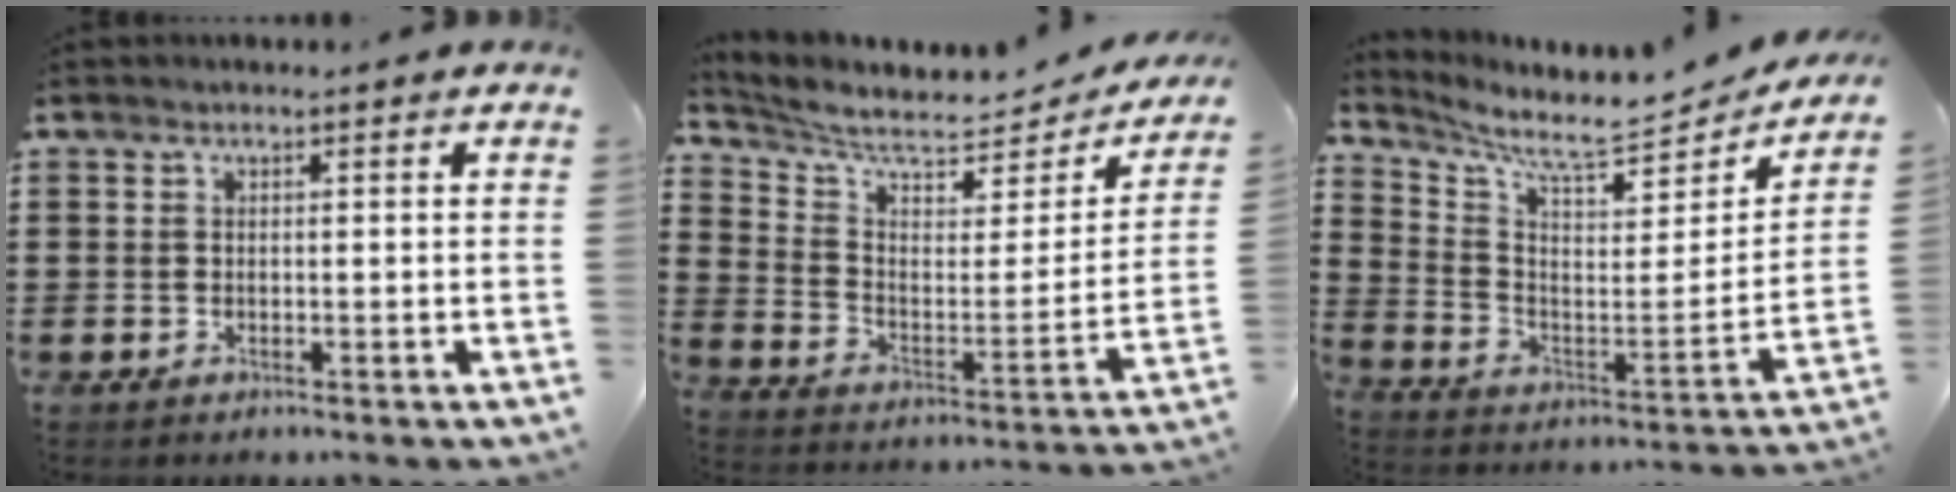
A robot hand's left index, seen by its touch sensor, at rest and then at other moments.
{"total": 6.0, "force": [5.1, 1.2, 2.9], "torque": [-0.083, -0.041, 0.085]}
{"total": 6.5, "force": [5.8, 0.1, 3.0], "torque": [-0.080, -0.063, 0.090]}